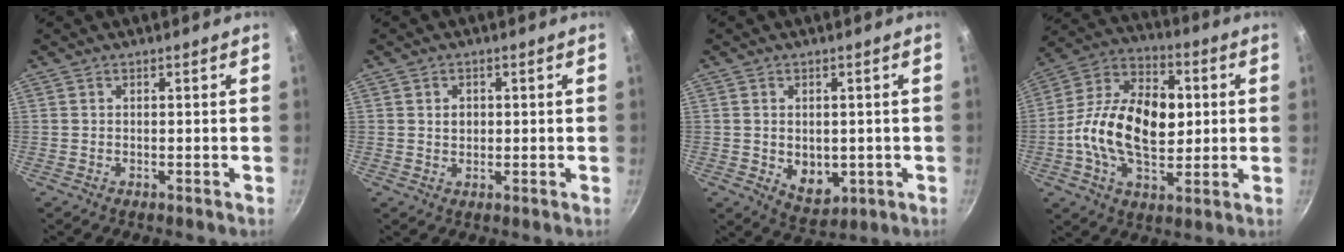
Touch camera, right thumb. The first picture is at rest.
{"total": 2.5, "force": [0.5, 2.0, 1.4], "torque": [-0.013, 0.001, 0.008]}
{"total": 7.0, "force": [-0.7, 5.1, 4.7], "torque": [-0.051, -0.012, 0.003]}
{"total": 19.8, "force": [0.3, 12.3, 15.5], "torque": [-0.246, 0.023, -0.011]}